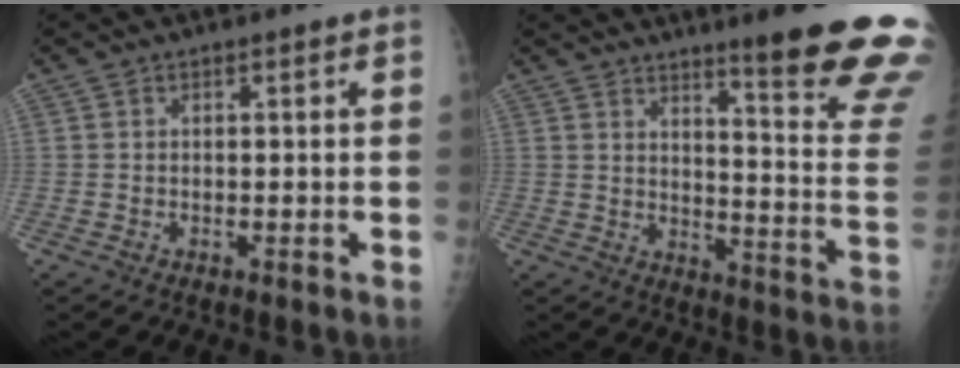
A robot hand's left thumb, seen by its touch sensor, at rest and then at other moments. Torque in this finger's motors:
{"motor_torque": [3.83, 1.18, 1.47, -1.30, 0.18]}